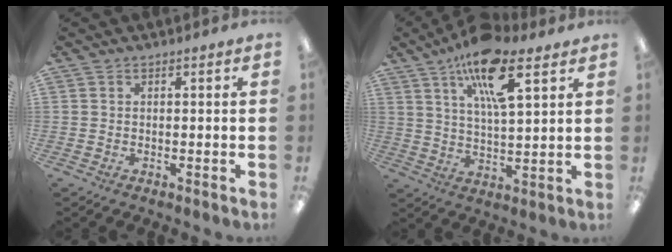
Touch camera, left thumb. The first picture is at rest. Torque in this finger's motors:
{"motor_torque": [0.24, 0.38, 1.71, -1.06, 0.37]}